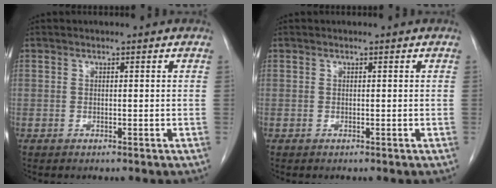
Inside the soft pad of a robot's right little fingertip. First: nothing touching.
{"total": 0.0}